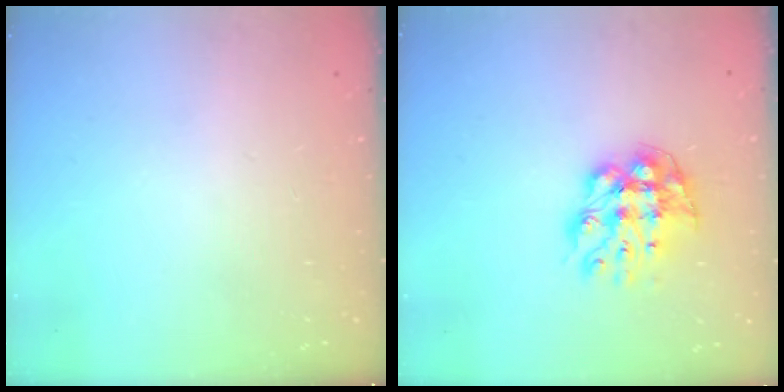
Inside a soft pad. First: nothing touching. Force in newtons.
{"total": 11.5, "press": 11.4, "slide": 0.9}